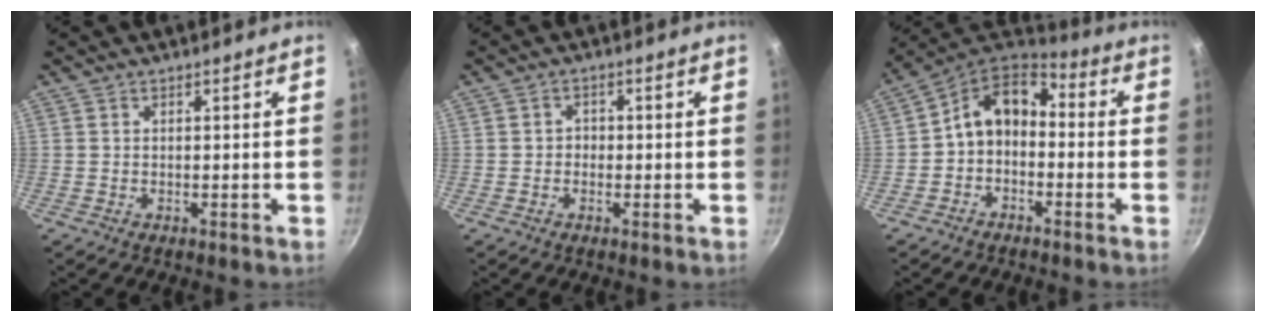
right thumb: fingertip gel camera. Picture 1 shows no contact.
{"total": 1.9, "force": [-0.4, 1.7, 0.7], "torque": [-0.002, 0.005, -0.009]}
{"total": 10.9, "force": [-0.7, 7.8, 7.6], "torque": [-0.114, 0.053, -0.033]}